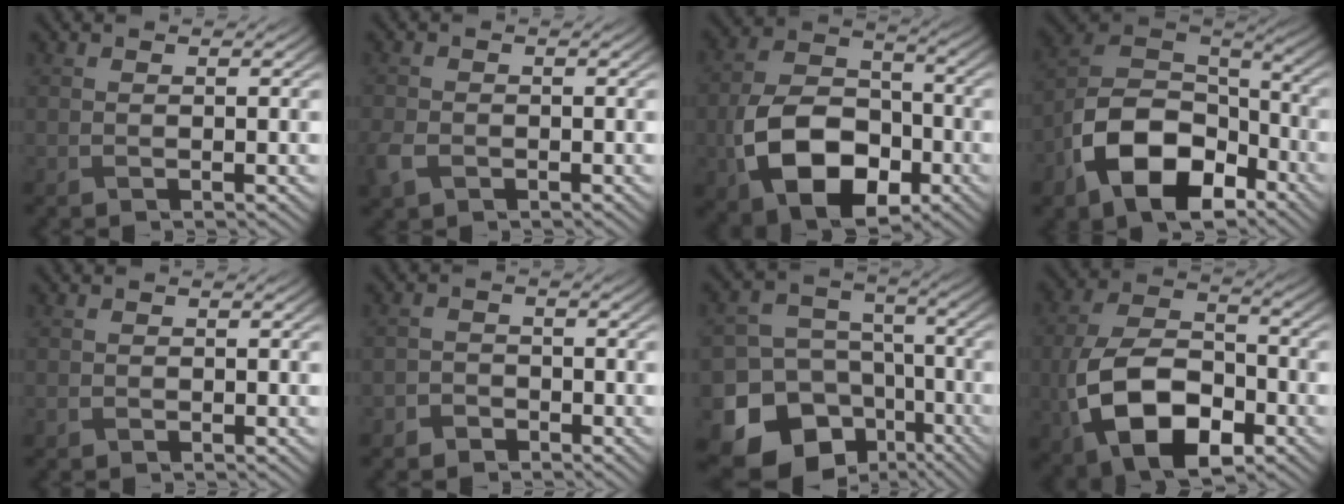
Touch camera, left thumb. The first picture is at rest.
{"total": 2.9, "force": [-1.4, 2.0, 1.5], "torque": [-0.046, -0.012, -0.034]}
{"total": 12.6, "force": [-4.3, 8.4, 8.4], "torque": [-0.192, -0.017, -0.082]}
{"total": 13.9, "force": [-6.8, 8.5, 8.6], "torque": [-0.180, -0.033, -0.134]}
{"total": 0.7, "force": [-0.4, 0.6, 0.2], "torque": [-0.004, -0.006, -0.008]}
{"total": 2.0, "force": [-1.5, 1.2, 0.3], "torque": [-0.002, 0.003, -0.034]}
{"total": 16.2, "force": [-8.4, 12.6, 5.8], "torque": [-0.147, -0.054, -0.131]}
{"total": 13.5, "force": [-4.7, 8.2, 9.7], "torque": [-0.229, -0.023, -0.093]}